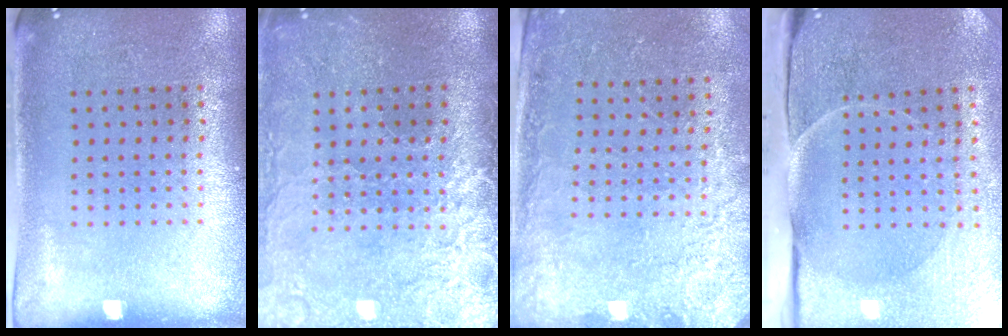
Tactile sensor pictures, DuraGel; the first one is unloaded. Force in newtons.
{"total": 4.0, "press": 3.5, "slide": 2.0}
{"total": 2.5, "press": 2.4, "slide": 0.8}
{"total": 4.9, "press": 3.9, "slide": 2.9}